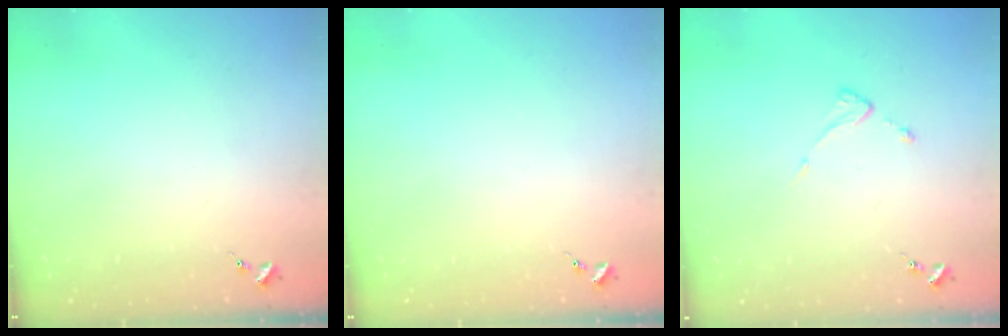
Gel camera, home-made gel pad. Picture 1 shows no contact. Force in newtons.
{"total": 0.0}
{"total": 4.1, "press": 4.0, "slide": 0.4}